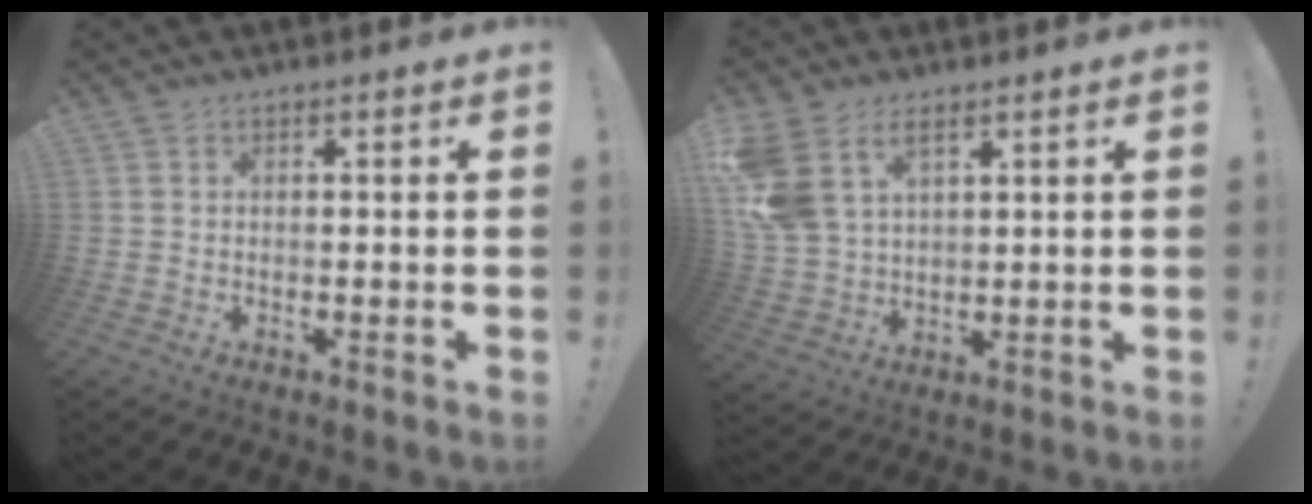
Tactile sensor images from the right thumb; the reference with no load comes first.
{"total": 9.7, "force": [5.4, 5.9, 5.4], "torque": [-0.113, -0.022, 0.109]}